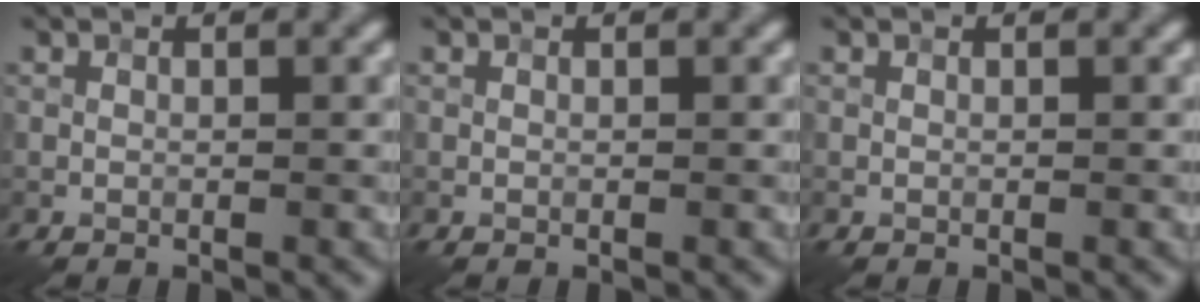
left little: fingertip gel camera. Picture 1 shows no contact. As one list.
[{"total": 0.0}, {"total": 0.0}]